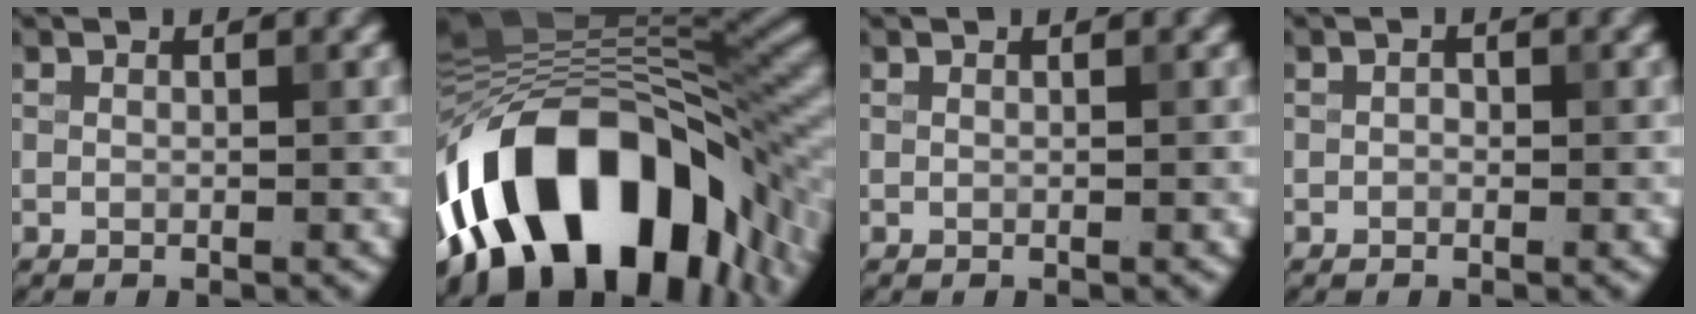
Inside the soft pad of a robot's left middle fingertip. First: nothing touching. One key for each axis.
{"total": 16.7, "fx": -8.5, "fy": 8.5, "fz": 11.7, "tx": -0.202, "ty": 0.019, "tz": -0.123}
{"total": 0.0}
{"total": 0.7, "fx": -0.7, "fy": 0.2, "fz": -0.1, "tx": -0.009, "ty": 0.003, "tz": -0.003}